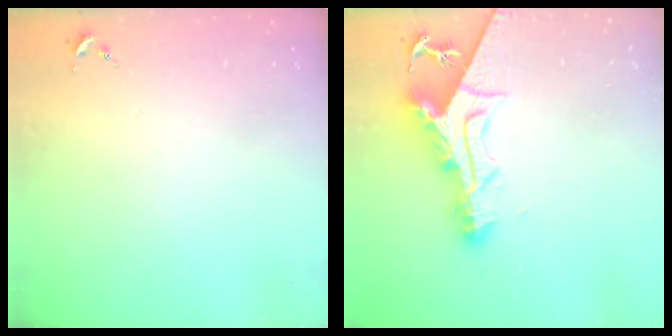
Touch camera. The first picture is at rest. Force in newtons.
{"total": 14.6, "press": 14.6, "slide": 1.6}